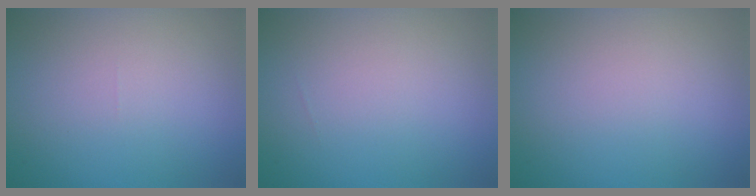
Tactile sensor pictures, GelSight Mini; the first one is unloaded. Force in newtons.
{"total": 0.0}
{"total": 0.0}